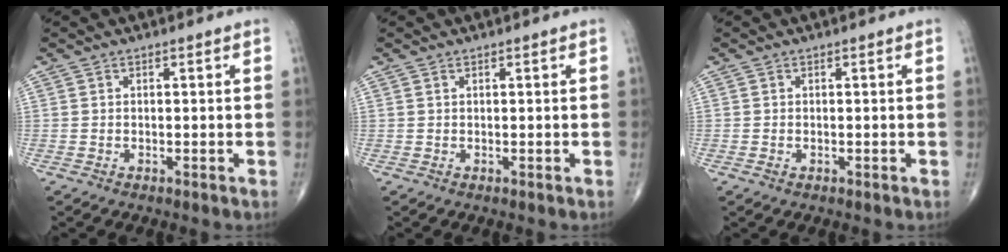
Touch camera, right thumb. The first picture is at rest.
{"total": 0.0}
{"total": 0.6, "force": [-0.2, 0.4, 0.4], "torque": [-0.011, 0.002, -0.003]}